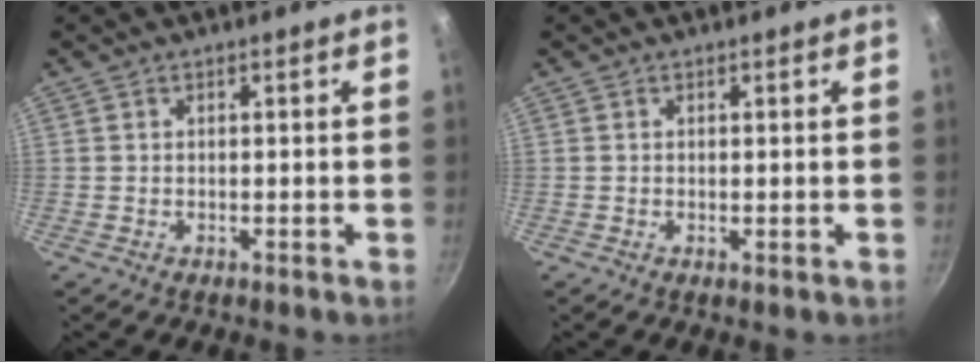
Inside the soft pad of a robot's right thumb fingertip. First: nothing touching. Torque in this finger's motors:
{"motor_torque": [-0.41, -0.01, -0.41, 0.02, -0.04]}